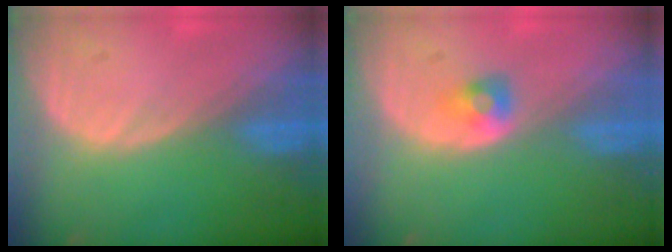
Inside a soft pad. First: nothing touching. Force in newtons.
{"total": 2.3, "press": 2.2, "slide": 0.5}